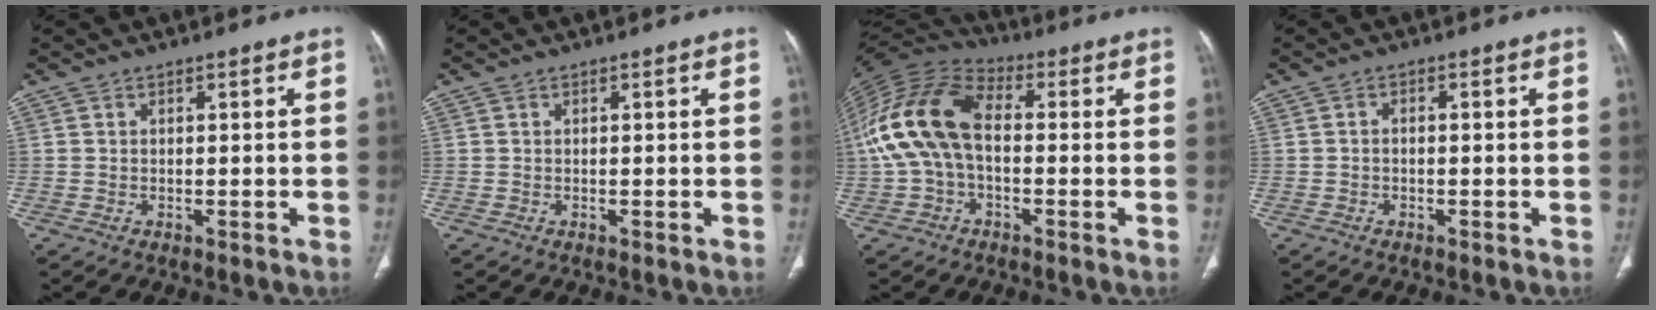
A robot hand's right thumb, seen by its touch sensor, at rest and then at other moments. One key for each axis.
{"total": 0.0}
{"total": 15.7, "fx": -0.2, "fy": 9.6, "fz": 12.4, "tx": -0.258, "ty": 0.038, "tz": -0.014}
{"total": 1.0, "fx": -0.3, "fy": 0.6, "fz": 0.7, "tx": -0.012, "ty": 0.005, "tz": -0.008}